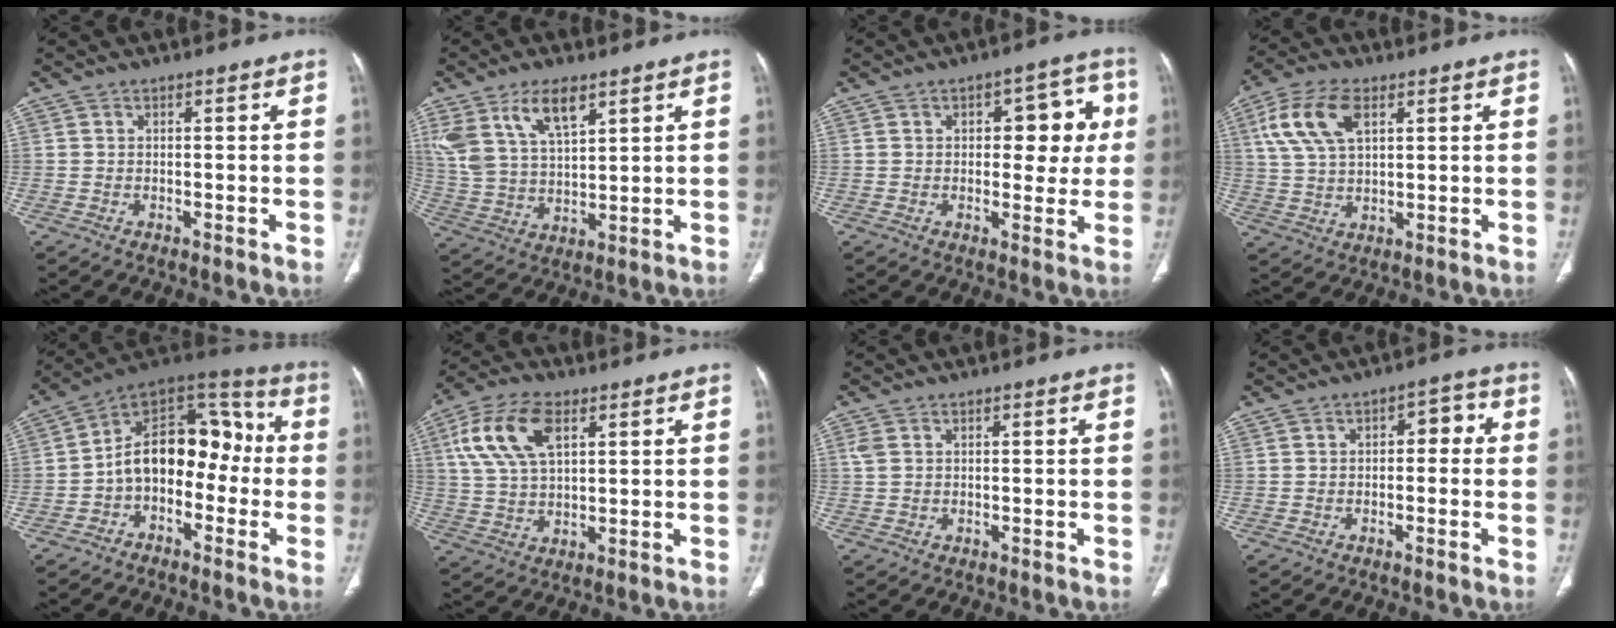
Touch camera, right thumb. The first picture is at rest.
{"total": 12.6, "force": [7.2, 5.7, 8.6], "torque": [-0.163, -0.021, 0.149]}
{"total": 10.5, "force": [2.1, 5.5, 8.7], "torque": [-0.063, 0.010, 0.023]}
{"total": 11.1, "force": [4.4, 5.8, 8.4], "torque": [-0.172, 0.002, 0.087]}
{"total": 15.9, "force": [-2.2, 10.3, 11.8], "torque": [-0.146, 0.072, -0.049]}
{"total": 12.9, "force": [4.9, 6.8, 9.9], "torque": [-0.197, 0.002, 0.095]}
{"total": 1.6, "force": [0.6, 1.0, 1.1], "torque": [-0.037, 0.009, 0.019]}
{"total": 4.2, "force": [0.2, 2.5, 3.4], "torque": [-0.024, 0.016, -0.007]}